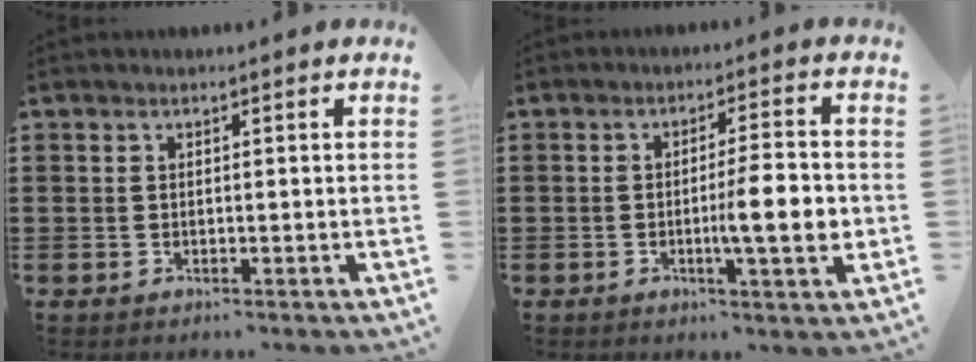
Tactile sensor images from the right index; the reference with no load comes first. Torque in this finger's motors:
{"motor_torque": [1.35, 0.10, 0.50, 0.16]}